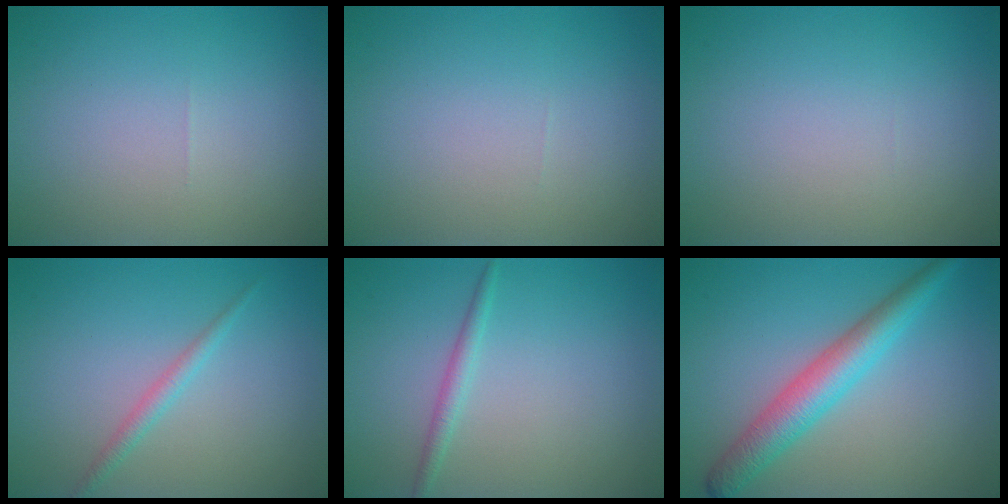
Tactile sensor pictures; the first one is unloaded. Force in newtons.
{"total": 0.0}
{"total": 0.0}
{"total": 1.4, "press": 1.4, "slide": 0.0}
{"total": 1.3, "press": 1.3, "slide": 0.1}
{"total": 4.7, "press": 4.7, "slide": 0.1}